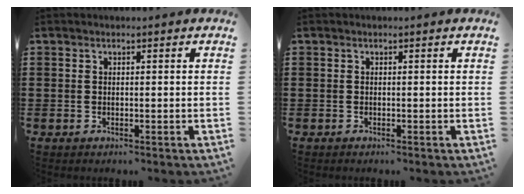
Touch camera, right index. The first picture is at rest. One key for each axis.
{"total": 0.0}